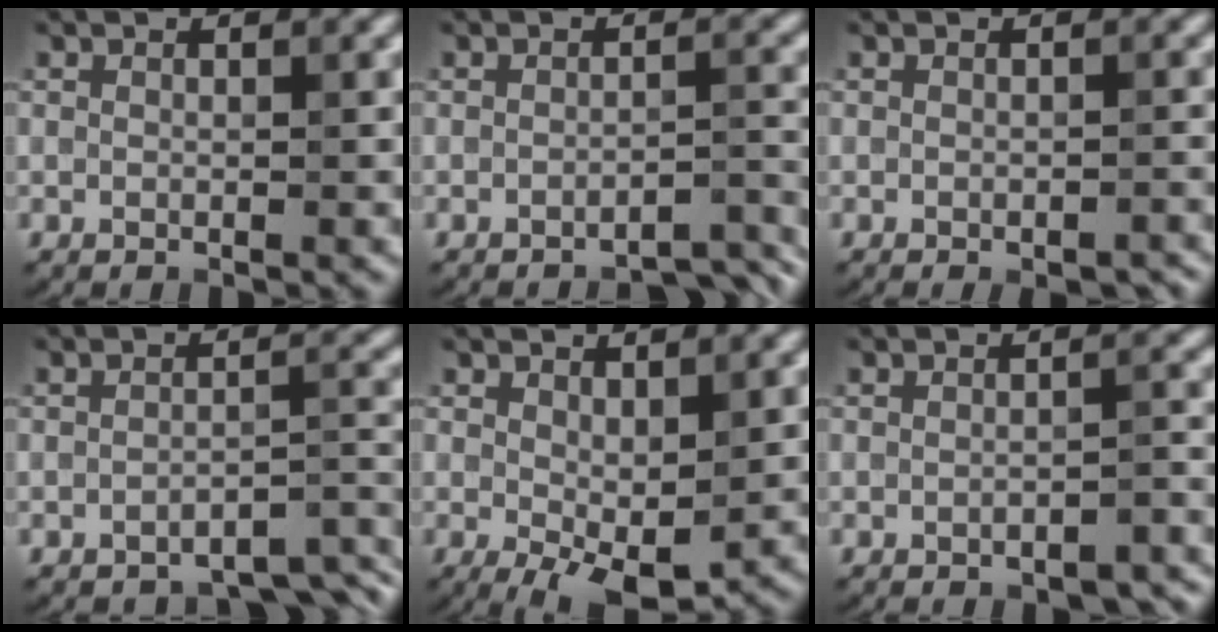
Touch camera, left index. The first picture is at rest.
{"total": 3.5, "force": [-3.3, 0.5, 1.2], "torque": [-0.010, 0.007, -0.044]}
{"total": 1.4, "force": [-1.2, 0.3, 0.8], "torque": [-0.012, -0.001, -0.013]}
{"total": 4.0, "force": [-3.5, 0.9, 1.8], "torque": [-0.032, -0.003, -0.046]}
{"total": 3.2, "force": [-0.3, 1.5, 2.8], "torque": [-0.055, -0.011, 0.005]}
{"total": 2.9, "force": [-2.2, 0.7, 1.7], "torque": [-0.029, 0.001, -0.030]}